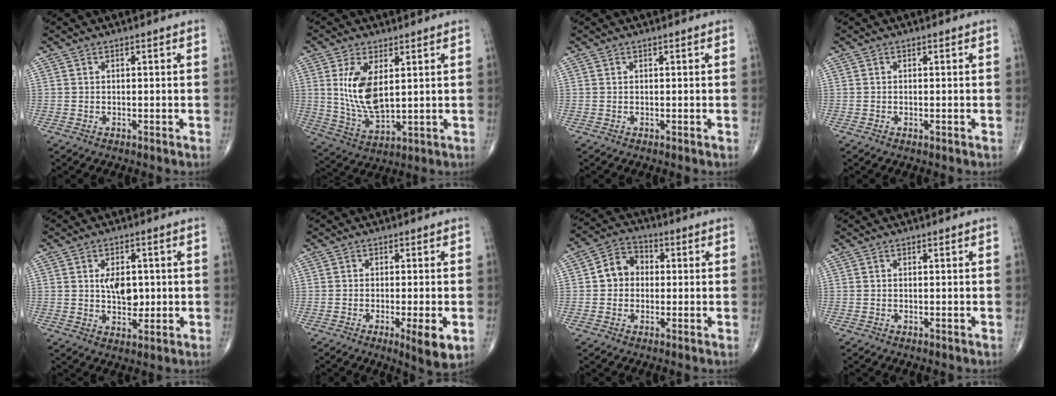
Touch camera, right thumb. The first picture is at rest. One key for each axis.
{"total": 10.6, "fx": 2.5, "fy": 4.9, "fz": 9.0, "tx": -0.175, "ty": -0.022, "tz": 0.061}
{"total": 0.0}
{"total": 0.6, "fx": -0.2, "fy": 0.2, "fz": 0.5, "tx": -0.010, "ty": -0.001, "tz": -0.003}
{"total": 6.4, "fx": 0.6, "fy": 4.0, "fz": 5.0, "tx": -0.062, "ty": -0.006, "tz": 0.014}
{"total": 6.1, "fx": -1.9, "fy": 1.2, "fz": 5.7, "tx": -0.085, "ty": -0.014, "tz": -0.029}
{"total": 6.7, "fx": 0.2, "fy": 5.7, "fz": 3.6, "tx": -0.041, "ty": 0.021, "tz": -0.008}
{"total": 0.0}